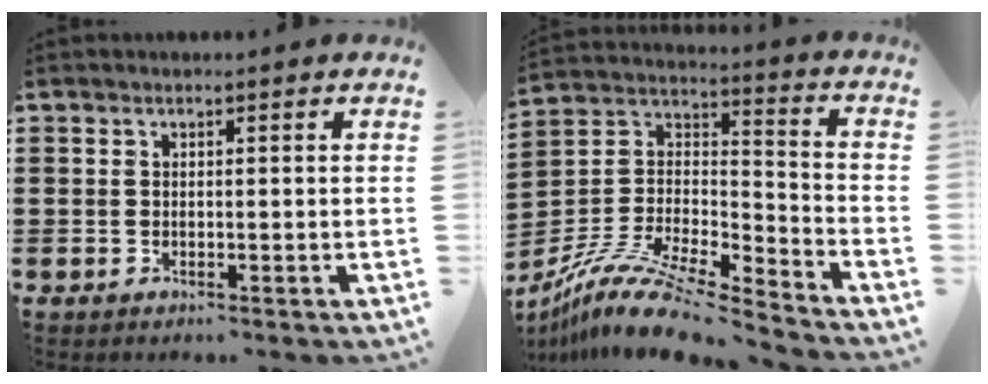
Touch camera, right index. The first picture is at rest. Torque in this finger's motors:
{"motor_torque": [-0.86, 0.82, 0.74, 0.21]}